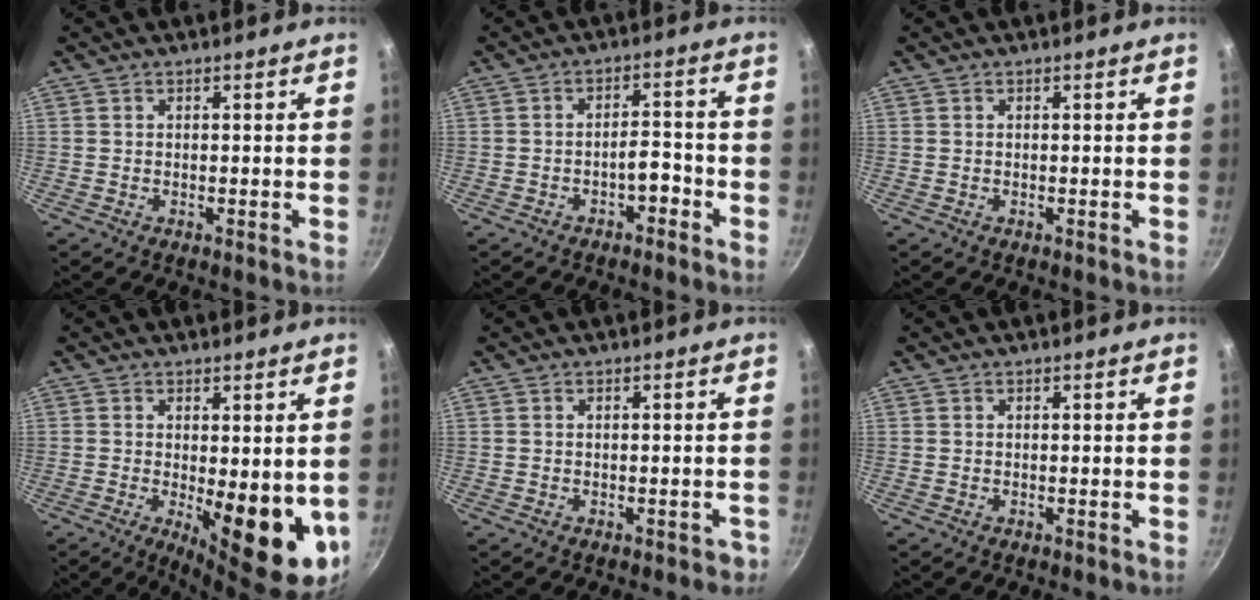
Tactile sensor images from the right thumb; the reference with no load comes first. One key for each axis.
{"total": 3.7, "fx": -2.3, "fy": 1.7, "fz": 2.4, "tx": -0.022, "ty": 0.030, "tz": -0.031}
{"total": 0.0}
{"total": 12.5, "fx": -1.3, "fy": 4.5, "fz": 11.6, "tx": -0.131, "ty": -0.021, "tz": -0.004}
{"total": 1.4, "fx": -0.8, "fy": 0.8, "fz": 0.7, "tx": 0.005, "ty": 0.019, "tz": 0.004}
{"total": 0.0}